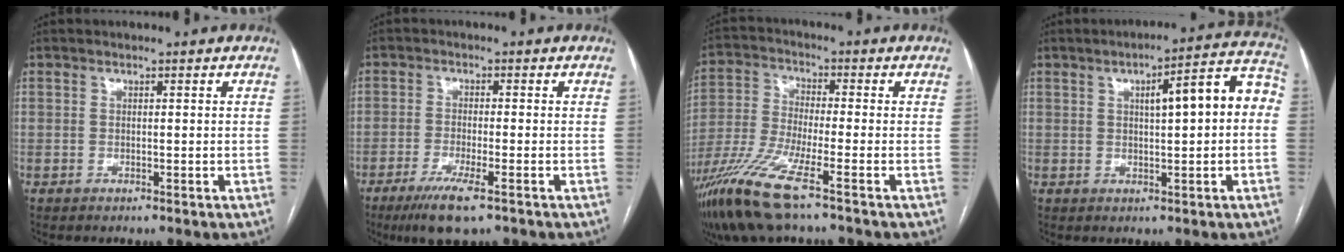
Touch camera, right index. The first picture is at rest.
{"total": 6.9, "force": [-4.2, 0.7, 5.4], "torque": [-0.100, -0.018, -0.072]}
{"total": 12.6, "force": [-7.9, 0.8, 9.8], "torque": [-0.206, -0.029, -0.154]}
{"total": 10.2, "force": [1.1, 1.9, 10.0], "torque": [-0.130, 0.037, 0.013]}